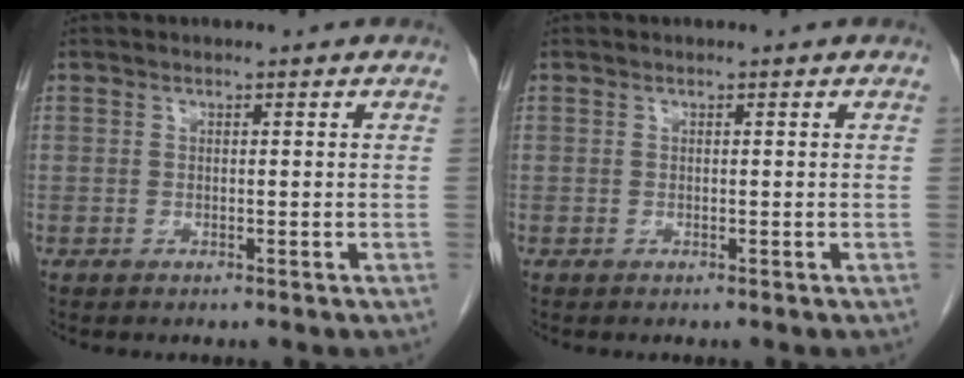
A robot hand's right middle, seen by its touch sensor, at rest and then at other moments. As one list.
[{"total": 0.0}]